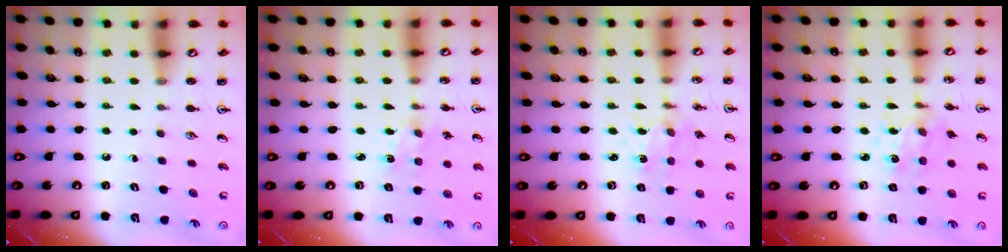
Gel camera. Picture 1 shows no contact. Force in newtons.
{"total": 2.5, "press": 2.4, "slide": 0.4}
{"total": 2.0, "press": 2.0, "slide": 0.3}
{"total": 3.8, "press": 3.6, "slide": 1.2}